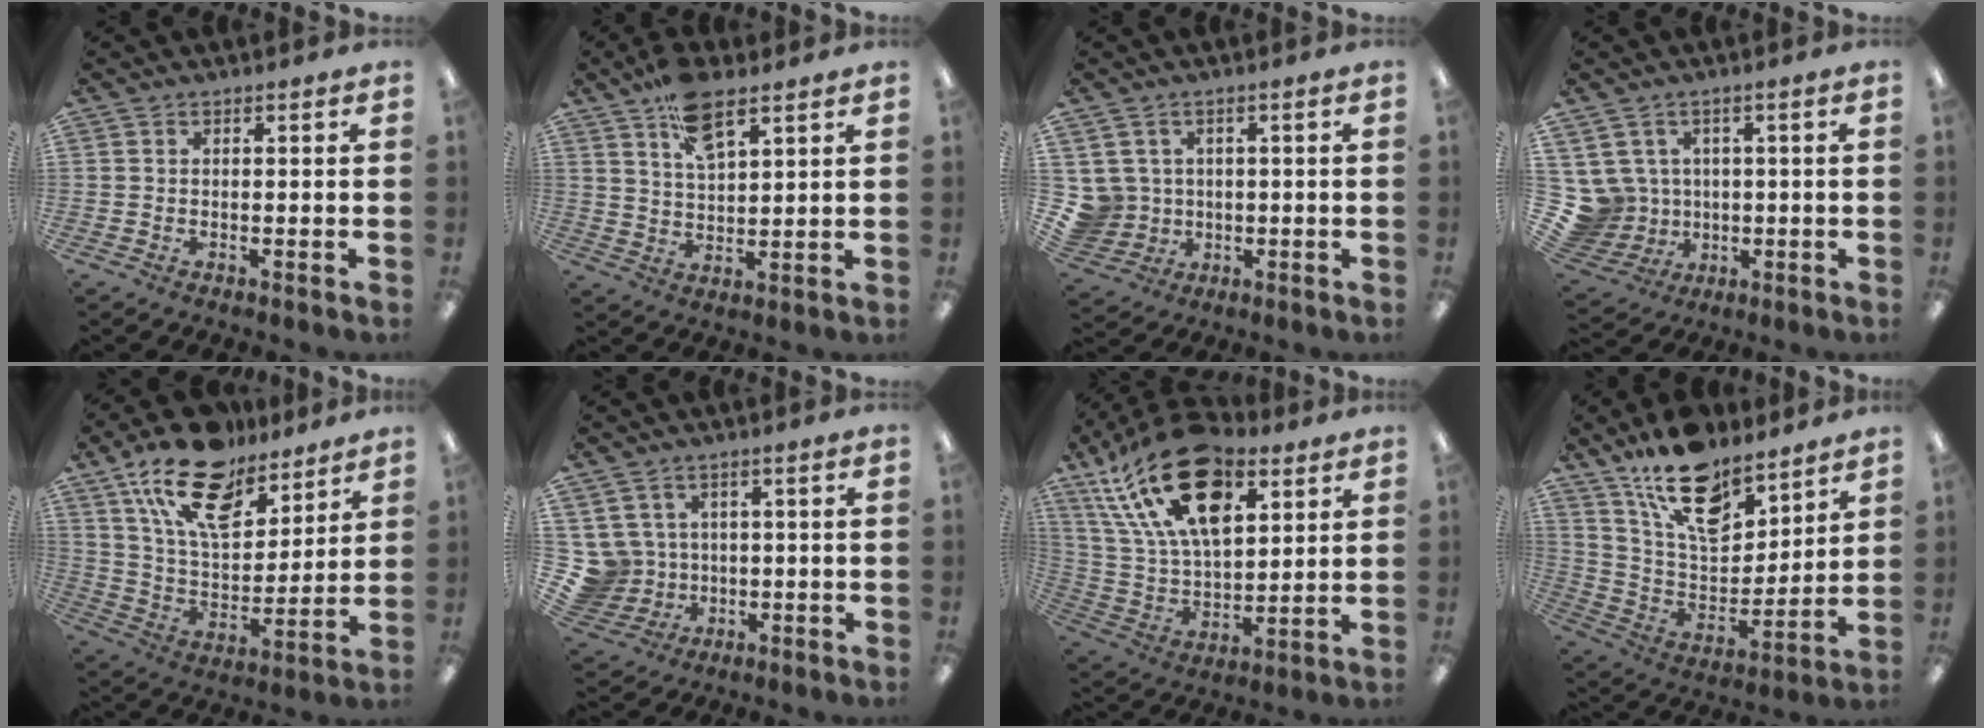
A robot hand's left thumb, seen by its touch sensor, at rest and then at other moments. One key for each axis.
{"total": 9.9, "fx": 6.6, "fy": 4.1, "fz": 6.2, "tx": -0.095, "ty": -0.032, "tz": 0.115}
{"total": 6.1, "fx": 1.1, "fy": 5.9, "fz": 0.7, "tx": -0.040, "ty": -0.001, "tz": 0.028}
{"total": 9.0, "fx": 0.9, "fy": 8.8, "fz": 2.0, "tx": -0.090, "ty": -0.006, "tz": 0.028}
{"total": 19.4, "fx": 13.2, "fy": 9.7, "fz": 10.5, "tx": -0.187, "ty": -0.066, "tz": 0.236}
{"total": 7.5, "fx": 1.0, "fy": 7.3, "fz": 1.2, "tx": -0.061, "ty": -0.003, "tz": 0.030}
{"total": 24.6, "fx": 12.2, "fy": 13.6, "fz": 16.5, "tx": -0.317, "ty": -0.054, "tz": 0.214}
{"total": 18.3, "fx": 12.7, "fy": 9.3, "fz": 9.4, "tx": -0.167, "ty": -0.074, "tz": 0.228}